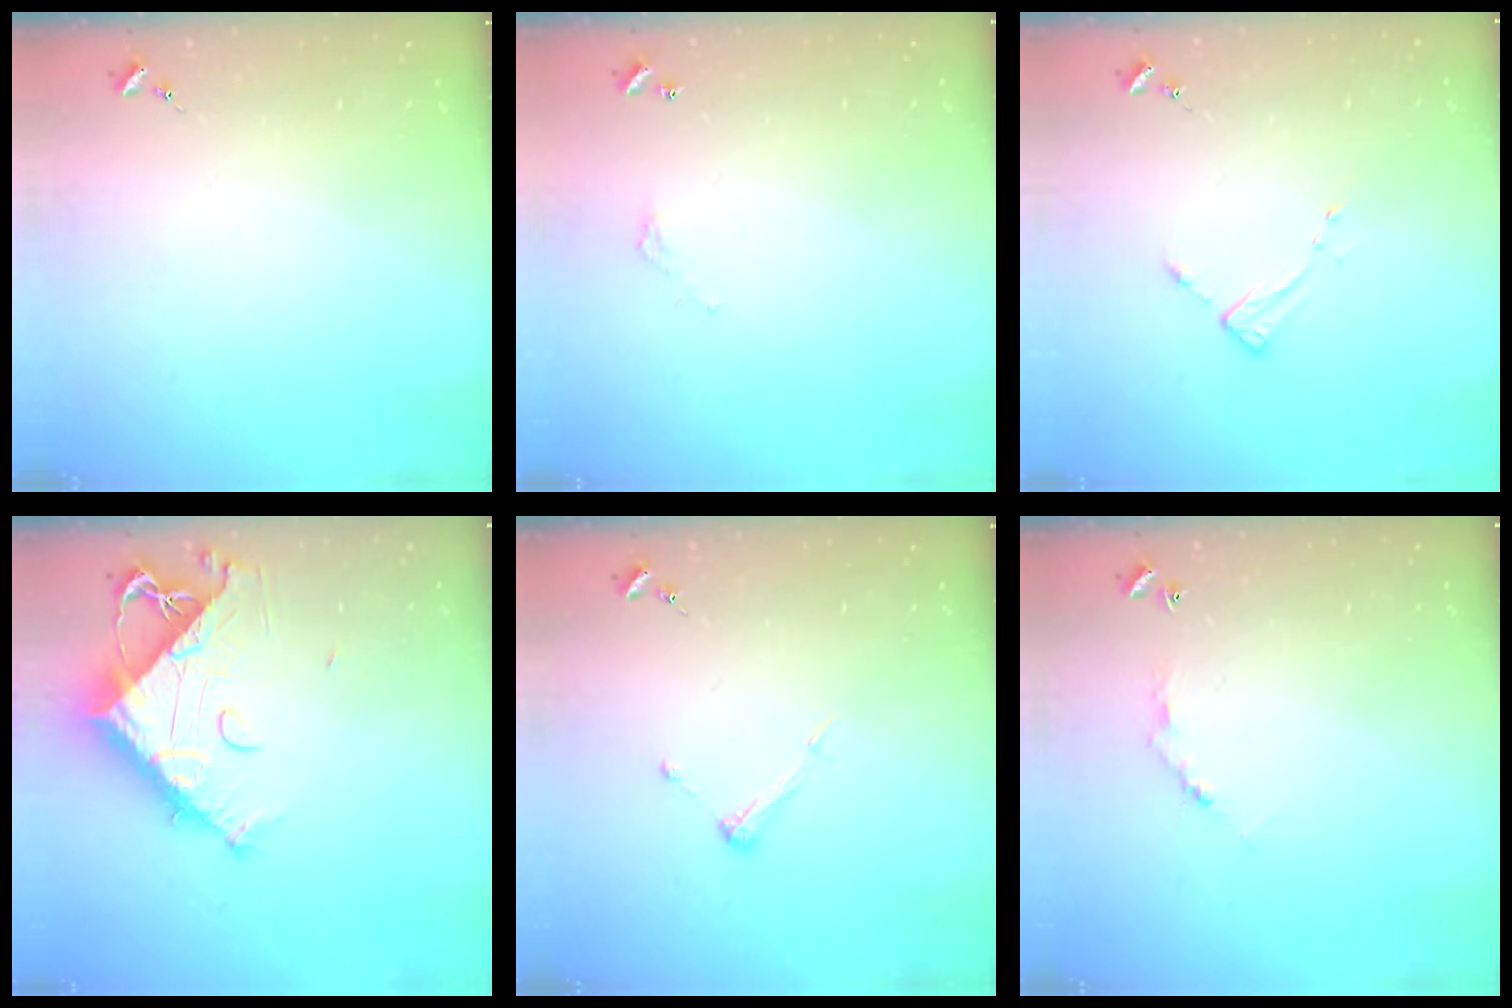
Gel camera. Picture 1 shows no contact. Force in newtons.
{"total": 2.8, "press": 2.8, "slide": 0.2}
{"total": 2.6, "press": 2.6, "slide": 0.4}
{"total": 13.1, "press": 13.0, "slide": 1.5}
{"total": 5.7, "press": 5.7, "slide": 0.4}
{"total": 4.1, "press": 4.1, "slide": 0.3}